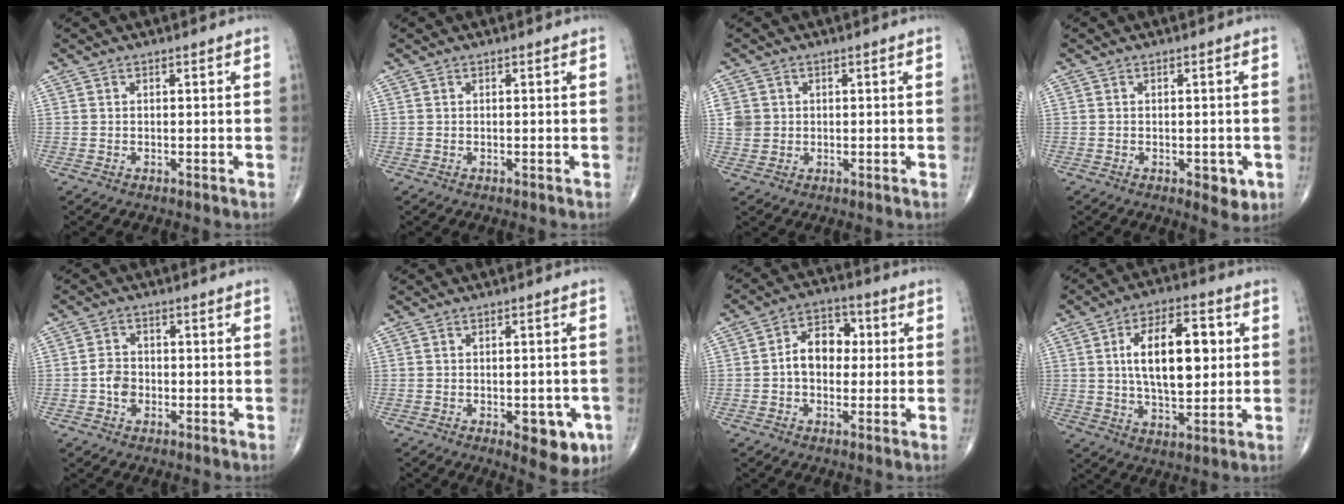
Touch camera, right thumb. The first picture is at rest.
{"total": 0.0}
{"total": 4.4, "force": [0.6, 4.0, 1.5], "torque": [-0.021, 0.004, 0.019]}
{"total": 3.8, "force": [-1.2, 1.9, 3.0], "torque": [-0.024, -0.004, -0.011]}
{"total": 3.7, "force": [-0.9, 2.9, 2.0], "torque": [-0.027, 0.010, -0.022]}
{"total": 8.4, "force": [-3.2, 3.8, 6.7], "torque": [-0.058, 0.003, -0.031]}
{"total": 8.4, "force": [0.1, 6.1, 5.8], "torque": [-0.068, 0.026, -0.009]}
{"total": 15.6, "force": [2.6, 7.7, 13.4], "torque": [-0.197, 0.001, 0.042]}